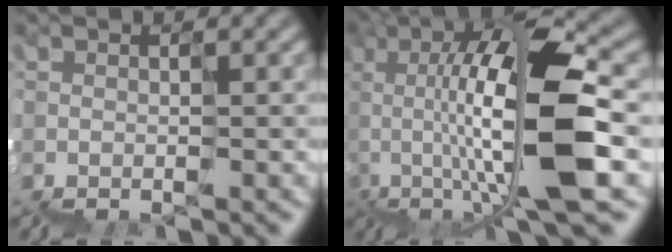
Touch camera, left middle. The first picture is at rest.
{"total": 11.4, "force": [1.0, 4.1, 10.6], "torque": [-0.181, 0.015, 0.023]}